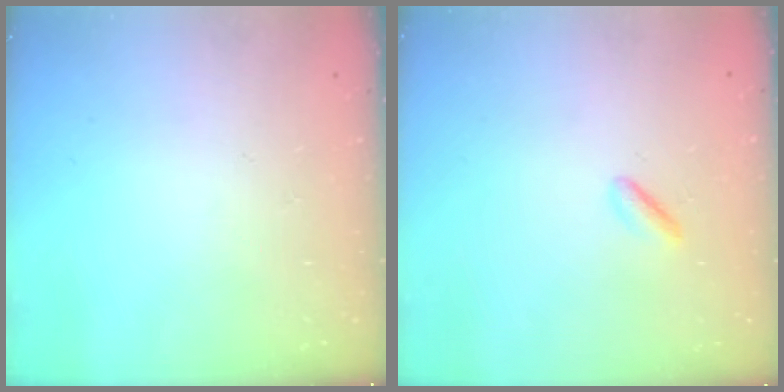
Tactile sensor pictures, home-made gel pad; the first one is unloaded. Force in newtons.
{"total": 1.8, "press": 1.7, "slide": 0.7}